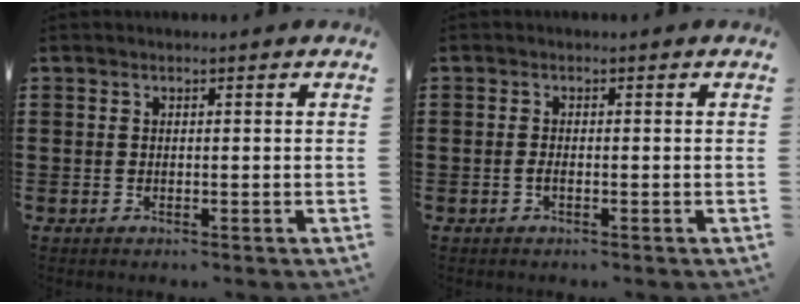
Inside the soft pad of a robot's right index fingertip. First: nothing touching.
{"total": 0.9, "force": [-0.4, 0.2, 0.8], "torque": [-0.016, -0.003, -0.007]}